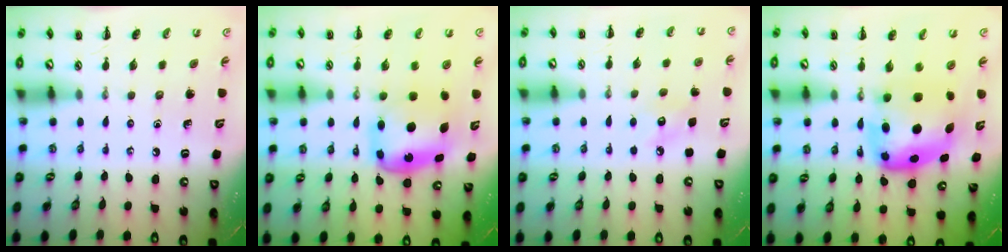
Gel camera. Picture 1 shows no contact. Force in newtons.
{"total": 6.3, "press": 6.1, "slide": 1.5}
{"total": 6.4, "press": 6.1, "slide": 1.8}
{"total": 7.4, "press": 7.2, "slide": 1.6}